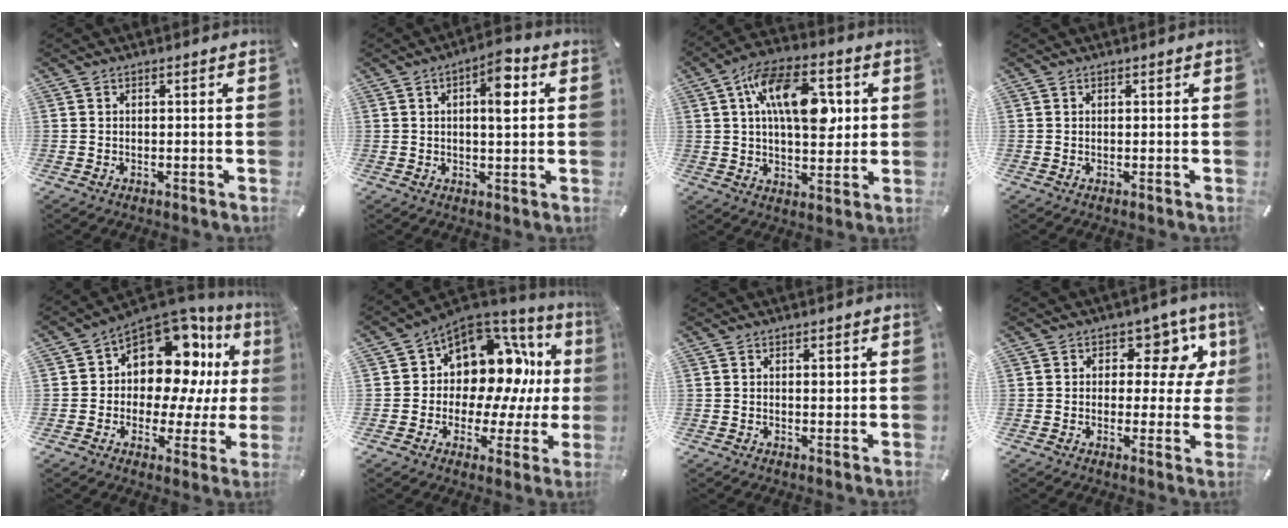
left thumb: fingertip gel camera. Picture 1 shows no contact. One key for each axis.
{"total": 7.7, "fx": 2.1, "fy": 3.0, "fz": 6.8, "tx": -0.094, "ty": -0.006, "tz": 0.026}
{"total": 16.7, "fx": 4.5, "fy": 9.1, "fz": 13.3, "tx": -0.211, "ty": 0.007, "tz": 0.076}
{"total": 0.0}
{"total": 14.6, "fx": 6.3, "fy": 10.0, "fz": 8.6, "tx": -0.125, "ty": -0.066, "tz": 0.108}
{"total": 12.7, "fx": 3.6, "fy": 10.0, "fz": 7.0, "tx": -0.090, "ty": -0.043, "tz": 0.063}
{"total": 1.3, "fx": 0.3, "fy": 0.8, "fz": 0.9, "tx": -0.011, "ty": 0.000, "tz": 0.003}
{"total": 10.3, "fx": 4.2, "fy": 6.6, "fz": 6.7, "tx": -0.073, "ty": -0.027, "tz": 0.069}